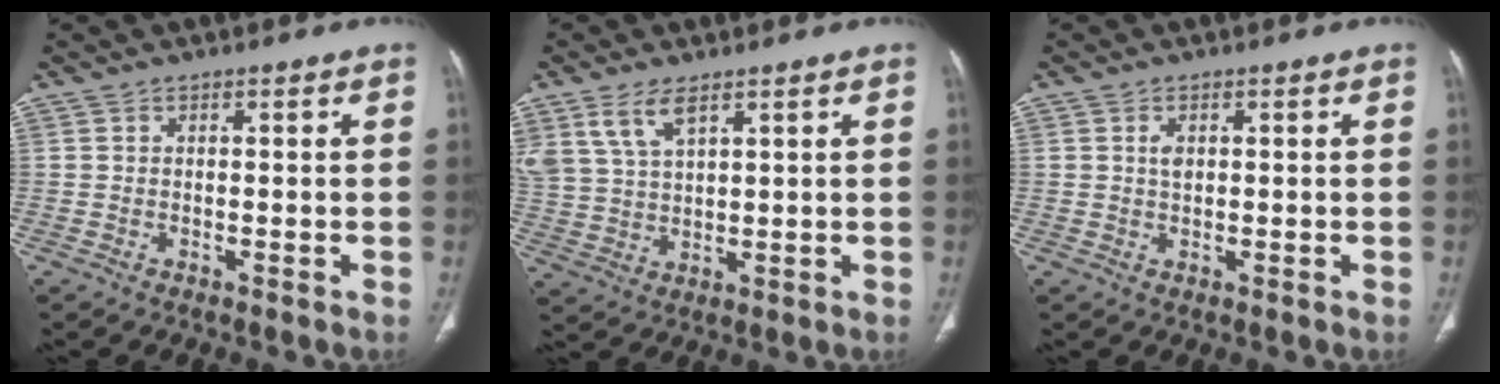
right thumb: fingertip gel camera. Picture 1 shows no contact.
{"total": 7.3, "force": [4.6, 3.3, 4.7], "torque": [-0.095, -0.012, 0.102]}
{"total": 2.8, "force": [0.7, 1.6, 2.2], "torque": [-0.038, -0.002, 0.014]}